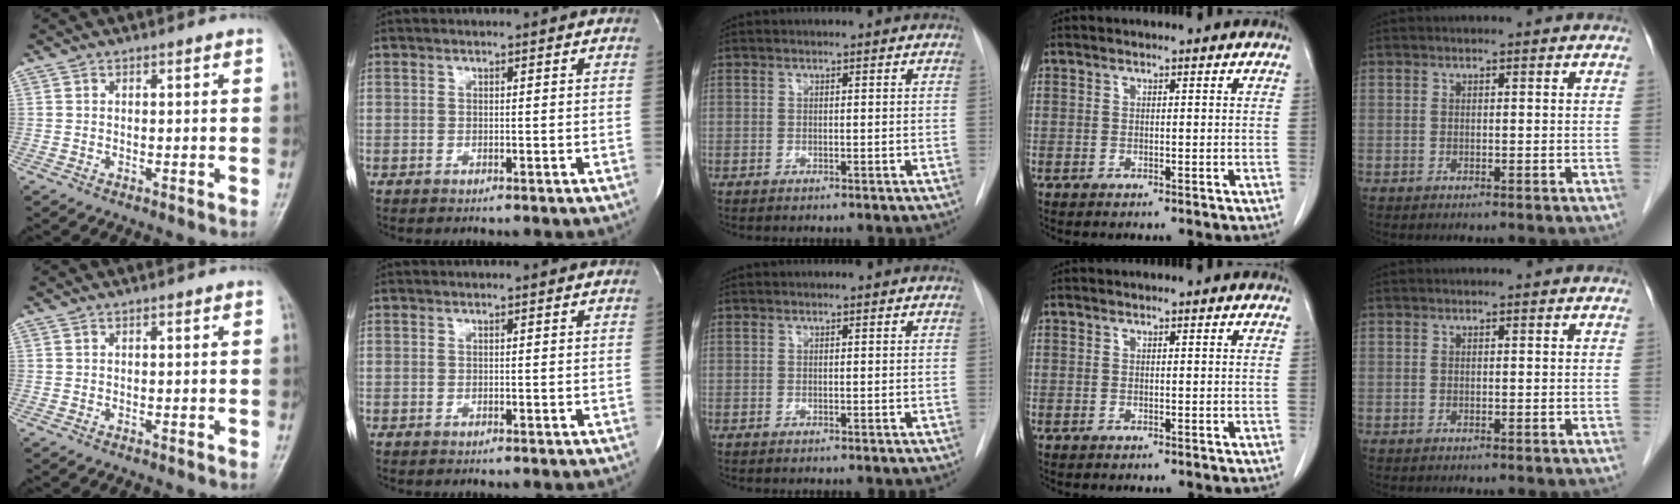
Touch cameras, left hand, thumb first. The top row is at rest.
{}